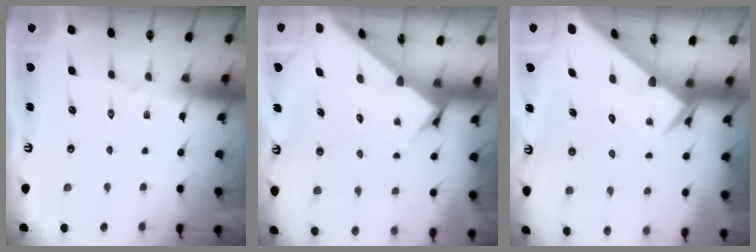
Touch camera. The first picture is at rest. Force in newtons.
{"total": 4.1, "press": 4.1, "slide": 0.3}
{"total": 2.7, "press": 2.7, "slide": 0.2}